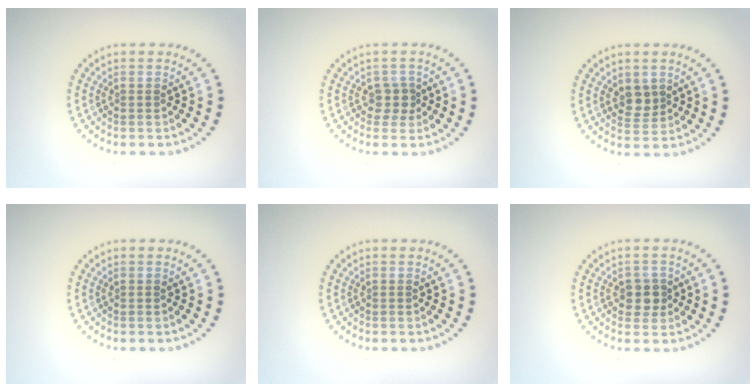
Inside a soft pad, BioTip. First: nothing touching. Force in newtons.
{"total": 1.8, "press": 1.4, "slide": 1.1}
{"total": 2.0, "press": 1.8, "slide": 0.9}
{"total": 0.0}
{"total": 0.0}
{"total": 2.1, "press": 2.0, "slide": 0.6}